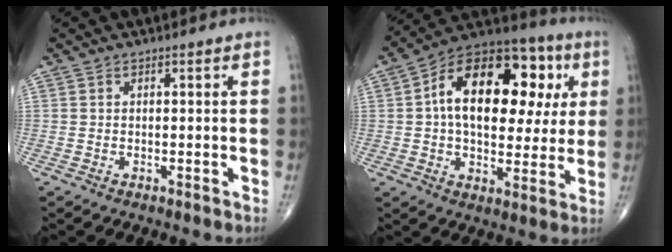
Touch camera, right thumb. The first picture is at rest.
{"total": 23.6, "force": [4.8, 13.5, 18.8], "torque": [-0.252, 0.023, 0.063]}